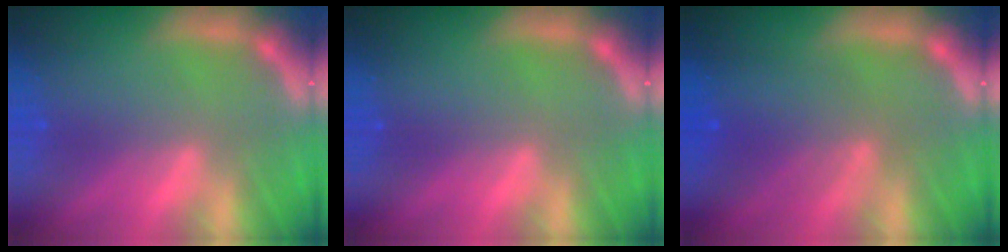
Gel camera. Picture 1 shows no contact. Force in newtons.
{"total": 0.0}
{"total": 5.1}